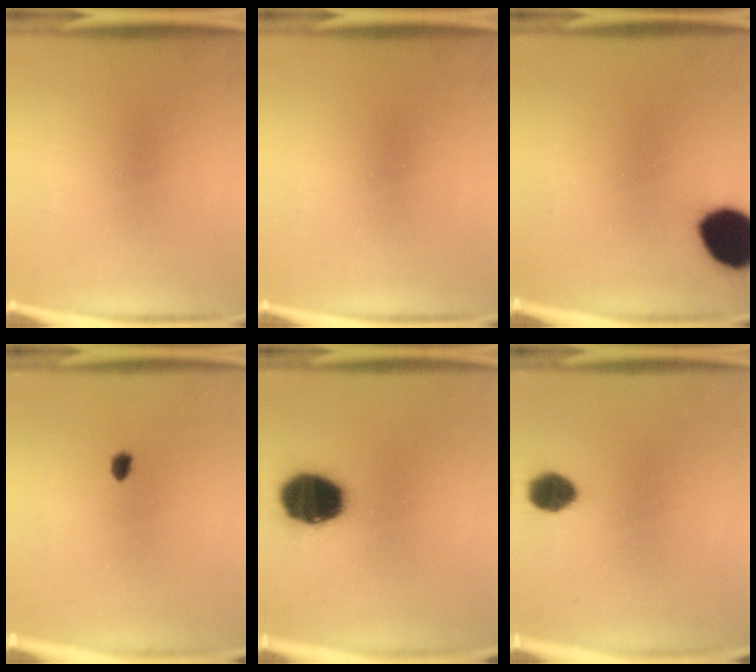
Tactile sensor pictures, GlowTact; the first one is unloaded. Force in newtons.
{"total": 0.0}
{"total": 15.3}
{"total": 1.1}
{"total": 17.7}
{"total": 5.6}